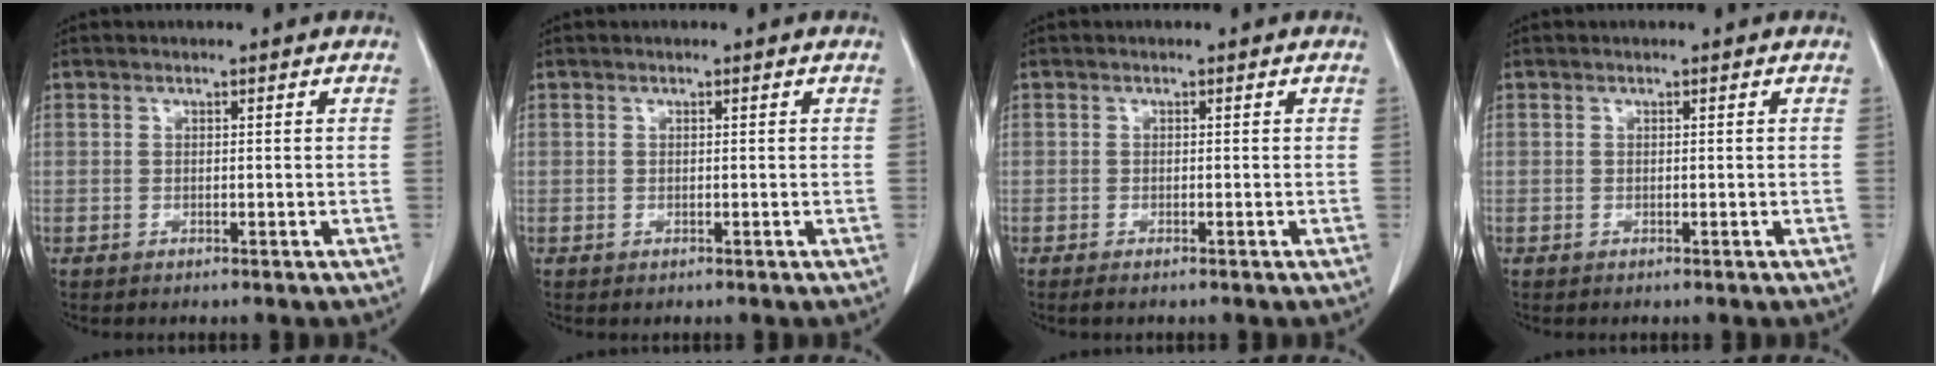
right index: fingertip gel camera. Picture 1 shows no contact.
{"total": 0.0}
{"total": 0.8, "force": [-0.6, 0.1, 0.5], "torque": [-0.008, -0.001, -0.006]}
{"total": 0.0}